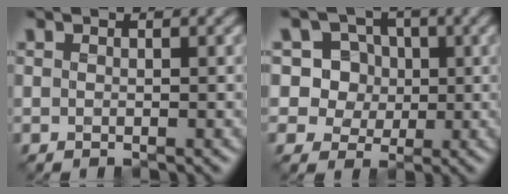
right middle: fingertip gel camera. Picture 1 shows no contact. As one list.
[{"total": 8.0, "force": [2.5, 6.9, 3.1], "torque": [-0.065, 0.012, 0.030]}]